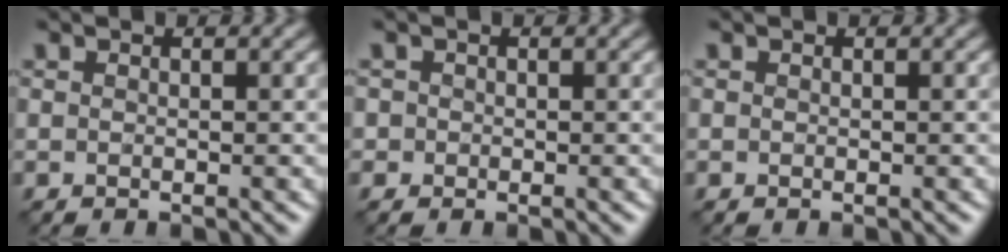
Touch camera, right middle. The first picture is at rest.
{"total": 0.8, "force": [-0.1, 0.8, 0.0], "torque": [0.007, -0.001, -0.008]}
{"total": 0.0}